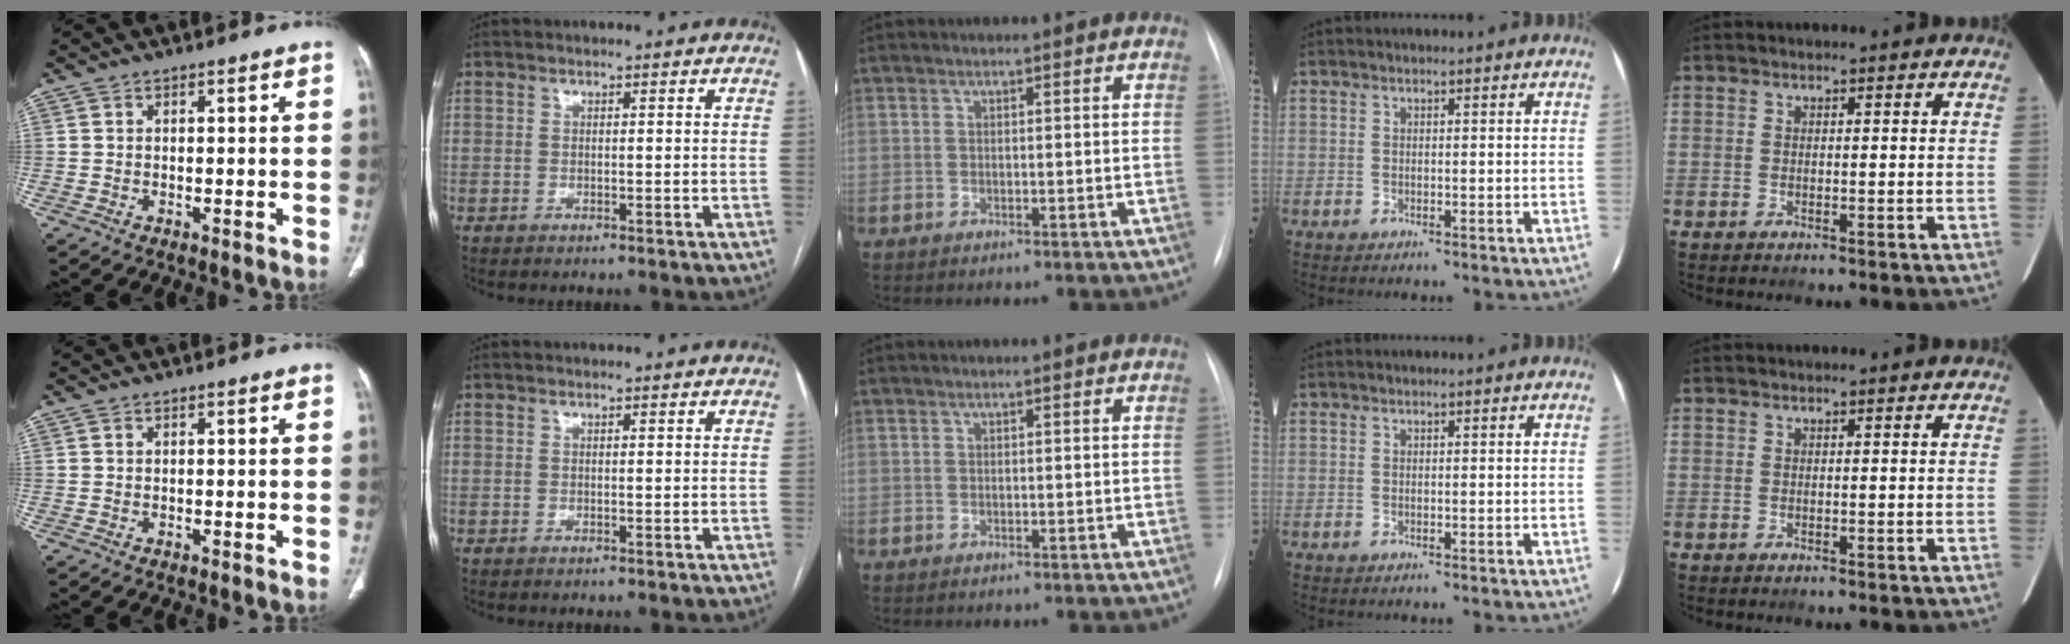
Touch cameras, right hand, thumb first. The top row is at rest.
{}